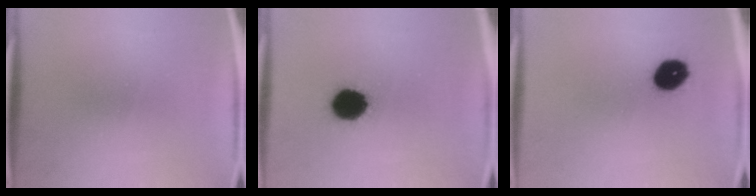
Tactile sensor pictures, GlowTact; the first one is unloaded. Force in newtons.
{"total": 11.0}
{"total": 8.2}